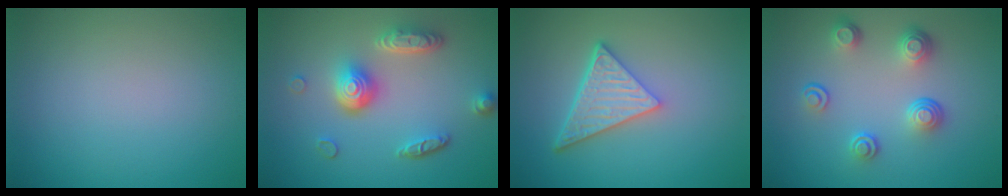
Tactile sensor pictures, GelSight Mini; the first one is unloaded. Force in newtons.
{"total": 4.9, "press": 3.7, "slide": 3.3}
{"total": 5.4, "press": 4.0, "slide": 3.6}
{"total": 3.8, "press": 2.8, "slide": 2.7}